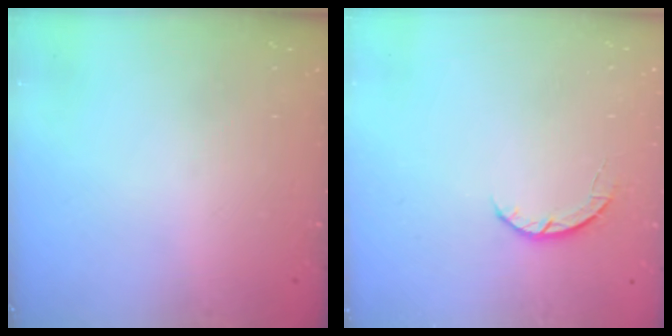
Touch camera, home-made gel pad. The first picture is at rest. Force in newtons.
{"total": 3.4, "press": 3.4, "slide": 0.6}